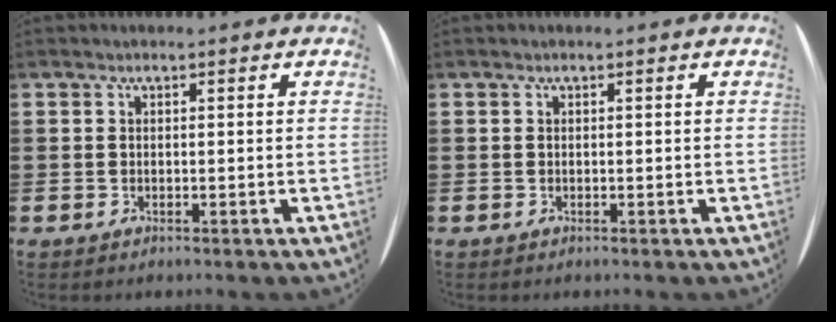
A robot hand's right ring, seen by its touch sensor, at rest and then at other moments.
{"total": 0.0}